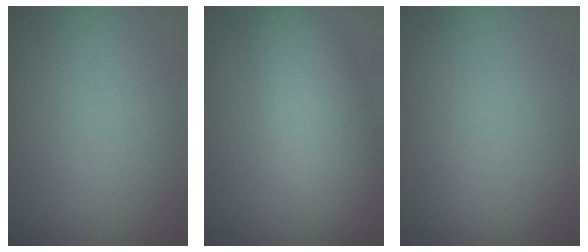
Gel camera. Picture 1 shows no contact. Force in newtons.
{"total": 6.9, "press": 6.9, "slide": 0.5}
{"total": 0.0}